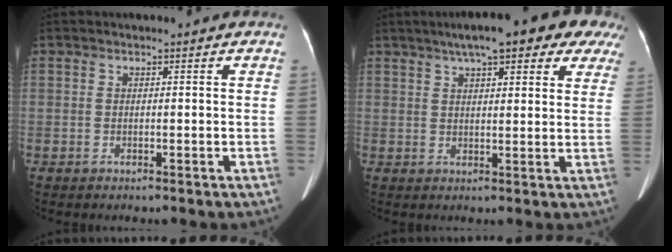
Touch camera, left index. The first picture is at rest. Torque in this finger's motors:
{"motor_torque": [1.07, -1.07, 0.50, 0.14]}